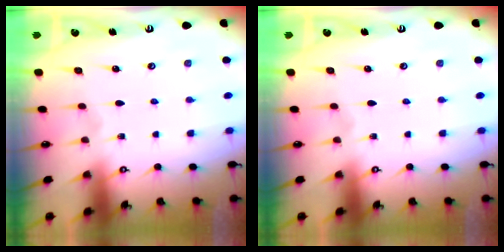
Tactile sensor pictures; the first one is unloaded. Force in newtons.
{"total": 0.0}